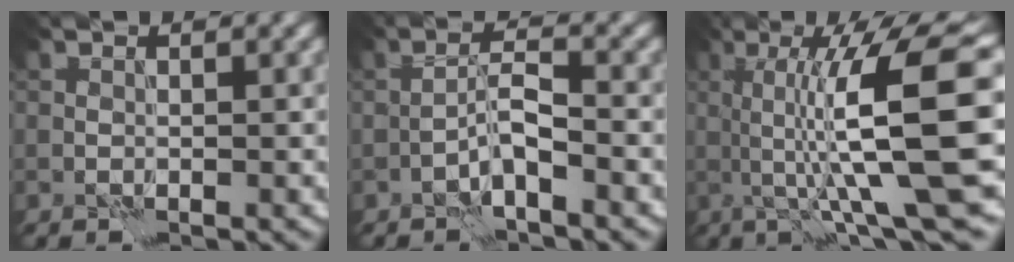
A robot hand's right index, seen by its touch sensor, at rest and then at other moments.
{"total": 2.7, "force": [-1.4, 0.4, 2.3], "torque": [-0.044, 0.012, -0.032]}
{"total": 13.0, "force": [1.1, 2.9, 12.6], "torque": [-0.175, 0.011, 0.019]}